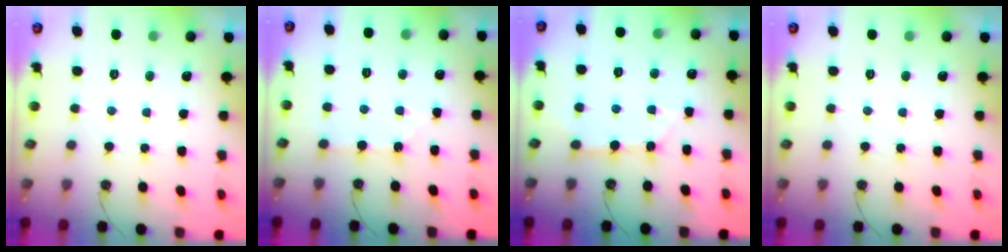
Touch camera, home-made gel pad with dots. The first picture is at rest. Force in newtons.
{"total": 3.5, "press": 3.4, "slide": 0.7}
{"total": 5.8, "press": 5.8, "slide": 0.5}
{"total": 0.0}